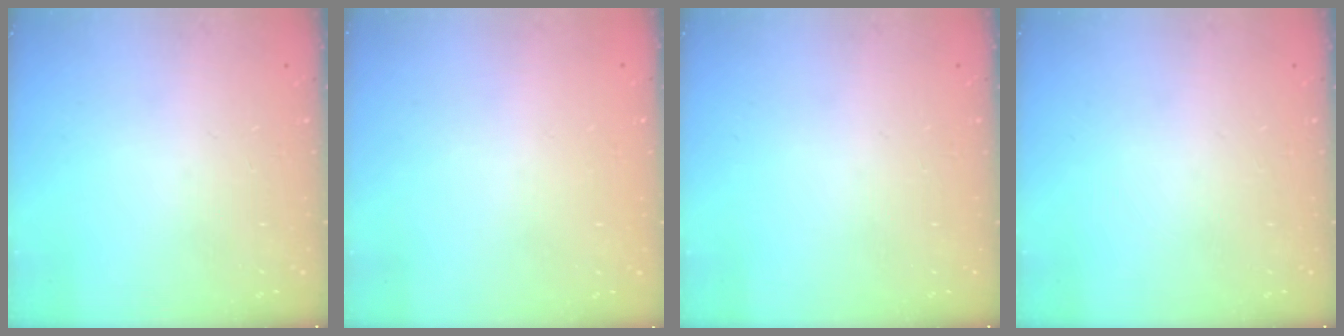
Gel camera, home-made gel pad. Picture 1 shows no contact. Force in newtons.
{"total": 0.5, "press": 0.5, "slide": 0.1}
{"total": 0.0}
{"total": 0.0}